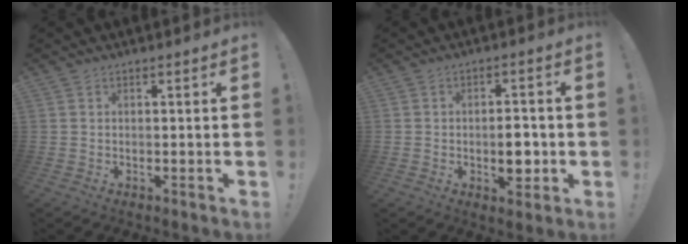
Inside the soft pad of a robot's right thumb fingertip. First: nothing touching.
{"total": 6.7, "force": [-1.5, 4.3, 4.9], "torque": [-0.056, 0.011, -0.025]}